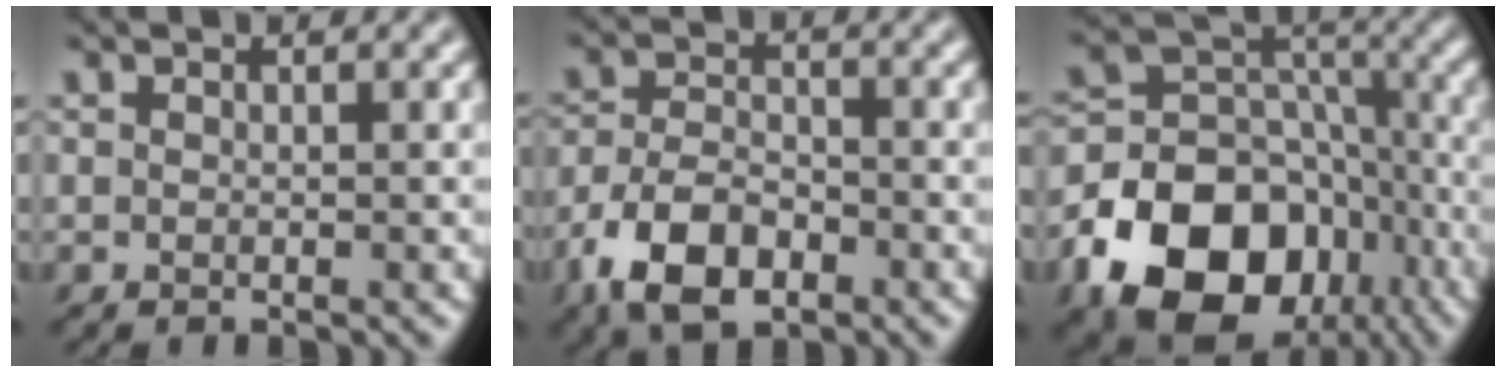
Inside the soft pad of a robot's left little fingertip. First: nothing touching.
{"total": 6.3, "force": [-3.6, 3.4, 3.9], "torque": [-0.081, -0.001, -0.074]}
{"total": 14.9, "force": [-7.1, 10.9, 7.3], "torque": [-0.154, -0.002, -0.136]}